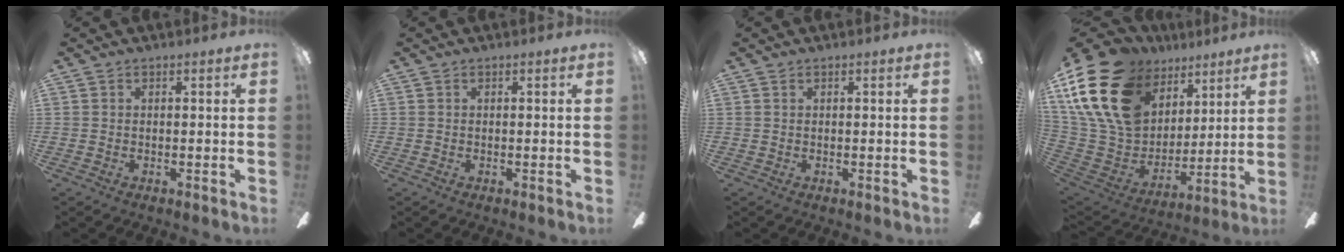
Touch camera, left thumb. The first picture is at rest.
{"total": 0.0}
{"total": 0.0}
{"total": 24.0, "force": [11.9, 16.0, 13.2], "torque": [-0.295, -0.052, 0.236]}